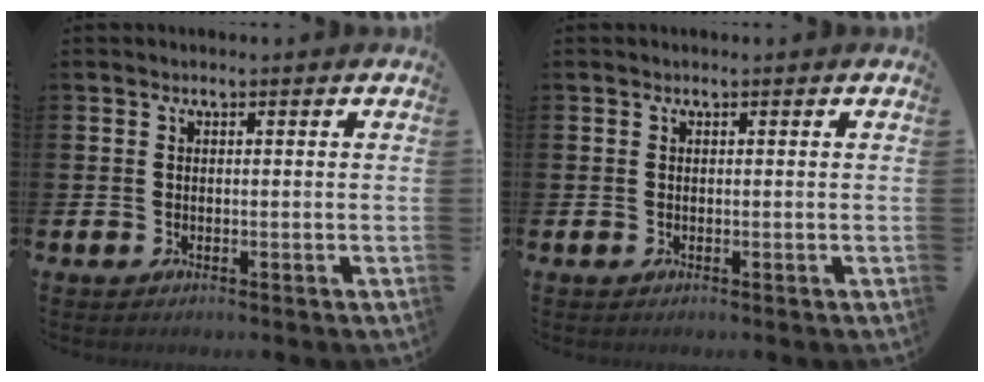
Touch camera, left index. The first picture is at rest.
{"total": 0.0}